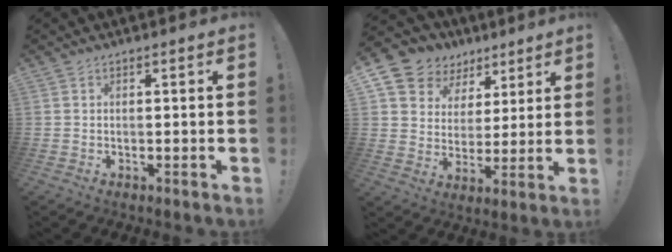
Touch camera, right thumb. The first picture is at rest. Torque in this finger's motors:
{"motor_torque": [0.29, 1.30, 0.38, 0.37, 0.13]}